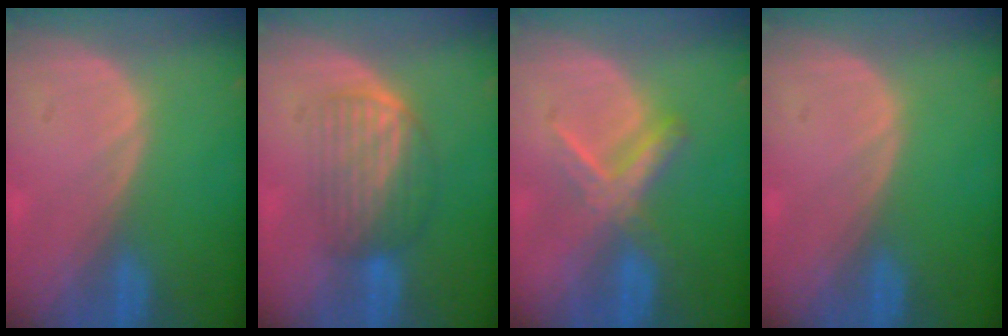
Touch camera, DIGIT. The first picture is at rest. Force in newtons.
{"total": 6.0, "press": 5.8, "slide": 1.5}
{"total": 5.6, "press": 5.4, "slide": 1.1}
{"total": 0.0}